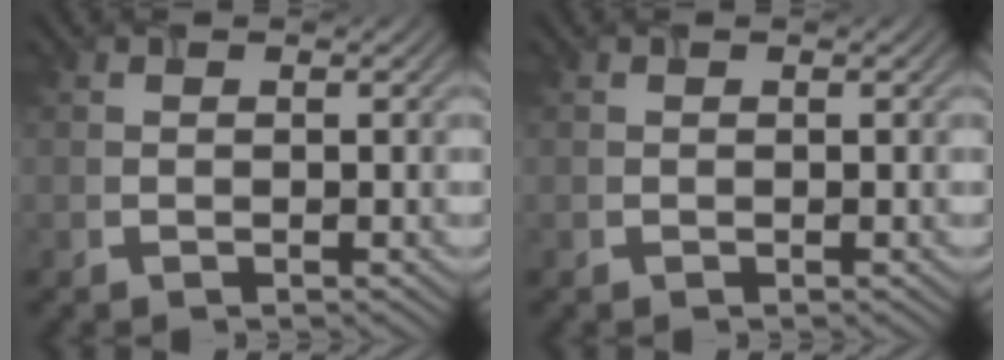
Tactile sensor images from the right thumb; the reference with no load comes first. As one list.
[{"total": 0.0}]